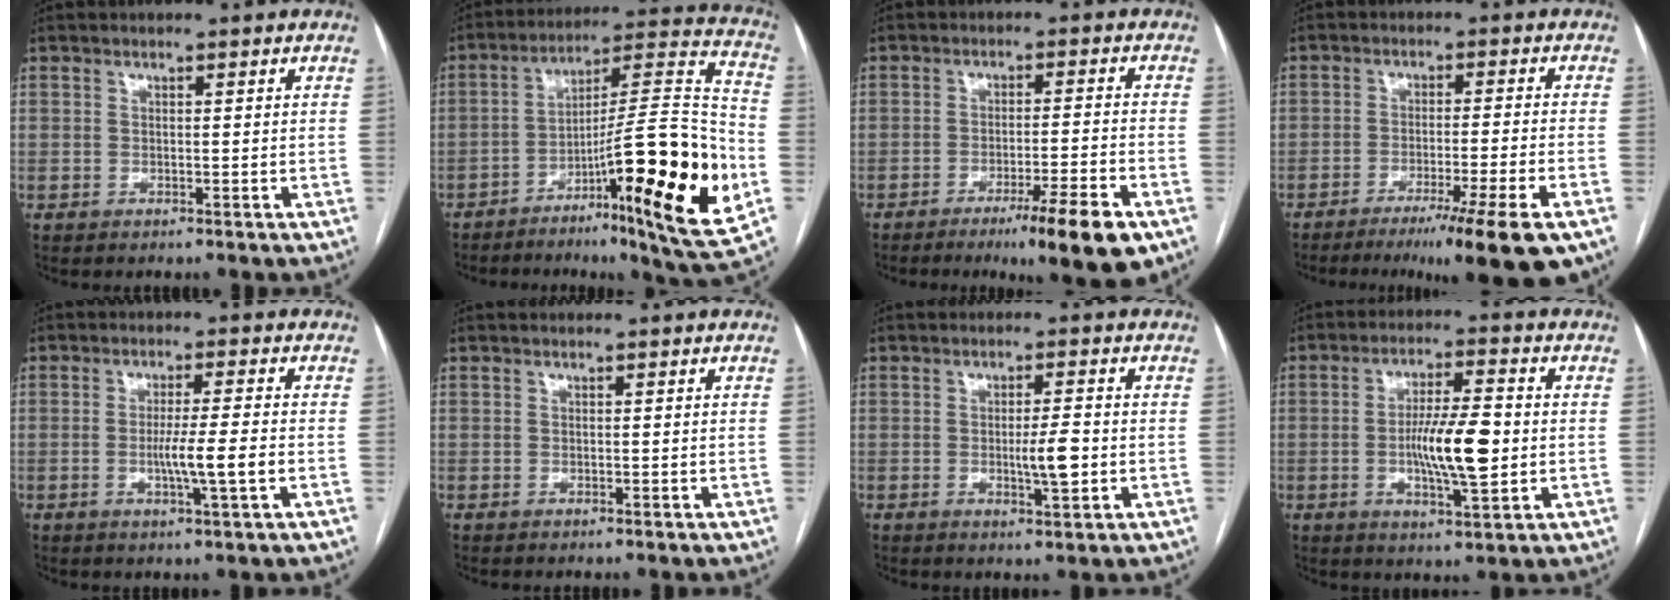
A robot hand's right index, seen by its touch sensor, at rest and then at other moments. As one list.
[{"total": 24.5, "force": [-8.0, 2.0, 23.1], "torque": [-0.308, 0.004, -0.116]}, {"total": 10.2, "force": [-6.1, 0.1, 8.2], "torque": [-0.114, -0.020, -0.093]}, {"total": 11.3, "force": [-7.4, -0.5, 8.6], "torque": [-0.105, -0.023, -0.115]}, {"total": 5.9, "force": [-1.4, -0.7, 5.7], "torque": [-0.098, -0.010, -0.024]}, {"total": 0.0}, {"total": 4.4, "force": [-0.7, 0.6, 4.3], "torque": [-0.071, -0.003, -0.007]}, {"total": 10.1, "force": [-1.0, 1.8, 9.9], "torque": [-0.177, -0.002, -0.017]}]